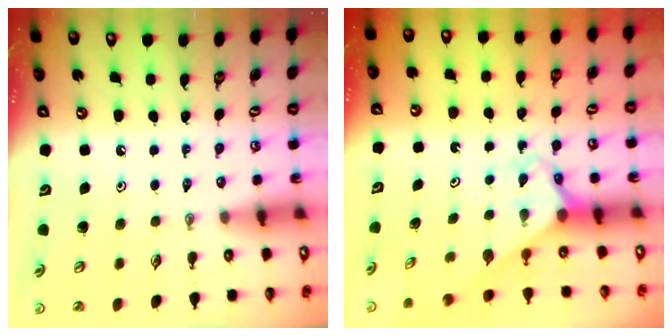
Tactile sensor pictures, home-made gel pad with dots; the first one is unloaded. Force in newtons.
{"total": 2.7, "press": 2.7, "slide": 0.1}